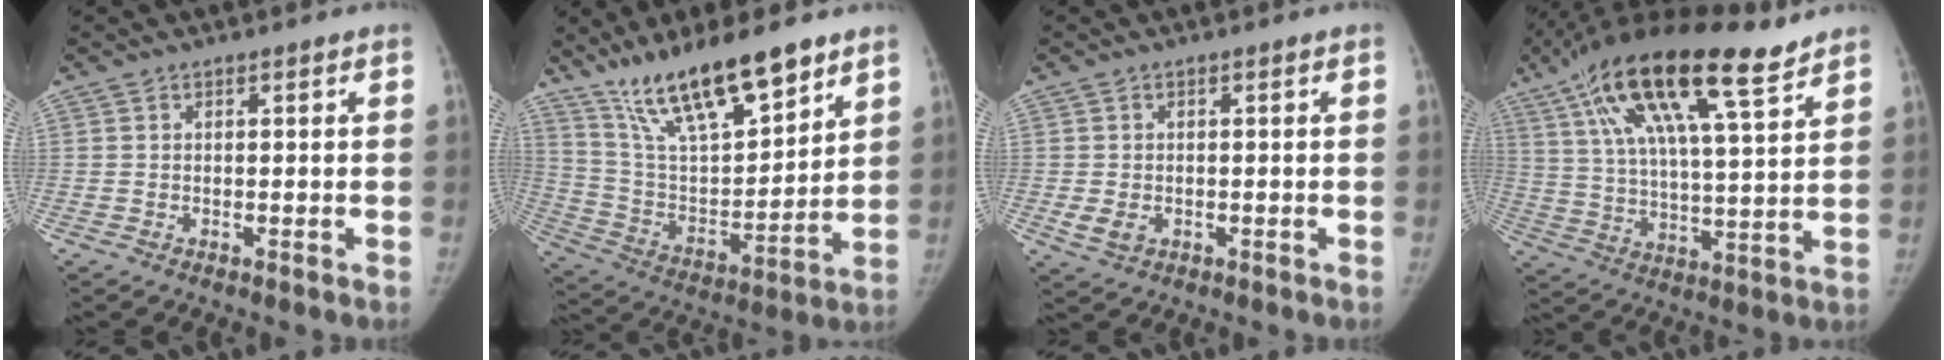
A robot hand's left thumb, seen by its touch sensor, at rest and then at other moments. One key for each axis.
{"total": 20.4, "fx": 14.4, "fy": 5.9, "fz": 13.1, "tx": -0.200, "ty": -0.062, "tz": 0.267}
{"total": 3.3, "fx": -0.9, "fy": 2.5, "fz": 1.9, "tx": -0.033, "ty": -0.002, "tz": -0.010}
{"total": 22.9, "fx": 13.9, "fy": 6.1, "fz": 17.2, "tx": -0.305, "ty": -0.023, "tz": 0.240}